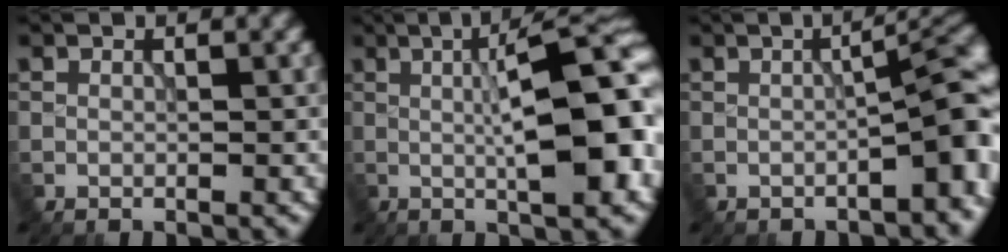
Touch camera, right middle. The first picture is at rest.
{"total": 10.6, "force": [0.3, 2.5, 10.3], "torque": [-0.128, 0.008, 0.002]}
{"total": 7.4, "force": [-1.2, 2.5, 6.9], "torque": [-0.074, -0.003, -0.014]}